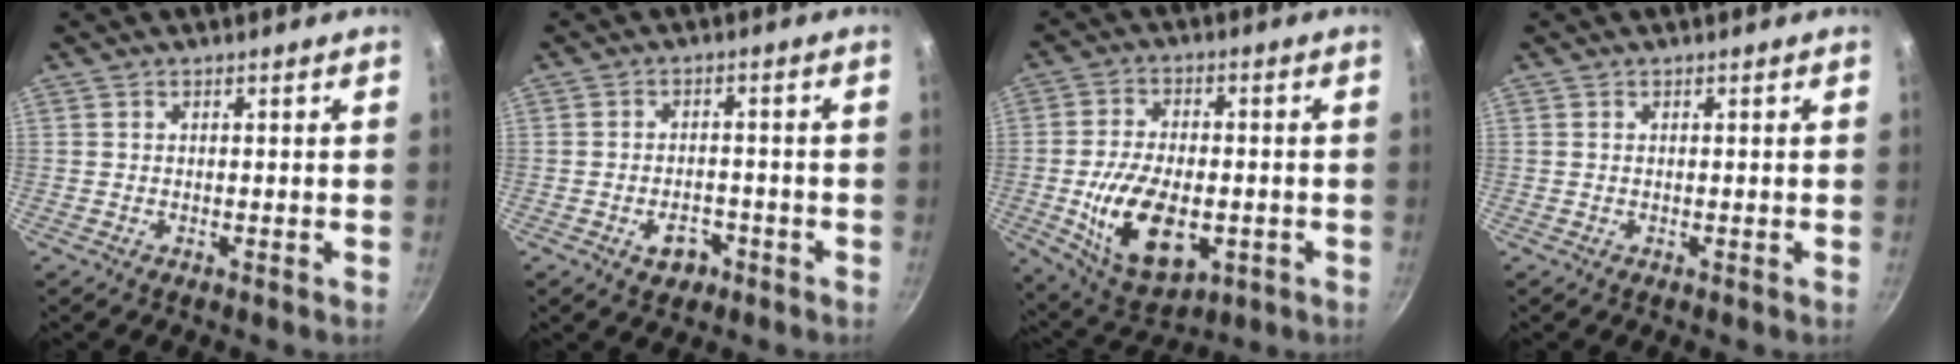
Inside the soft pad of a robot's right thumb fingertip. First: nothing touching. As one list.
[{"total": 4.7, "force": [-2.4, 3.1, 2.6], "torque": [-0.024, 0.018, -0.032]}, {"total": 16.4, "force": [-3.6, 9.3, 13.0], "torque": [-0.214, 0.004, -0.047]}, {"total": 0.0}]